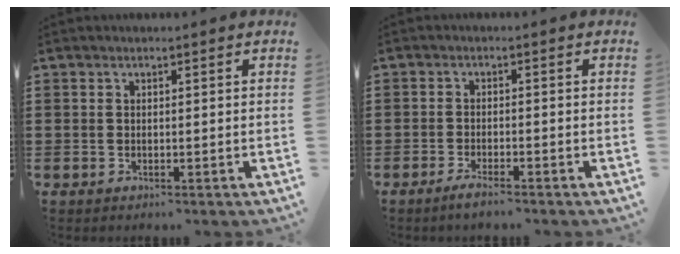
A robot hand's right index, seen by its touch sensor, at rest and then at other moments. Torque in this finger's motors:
{"motor_torque": [1.09, 1.05, 0.00, -0.01]}